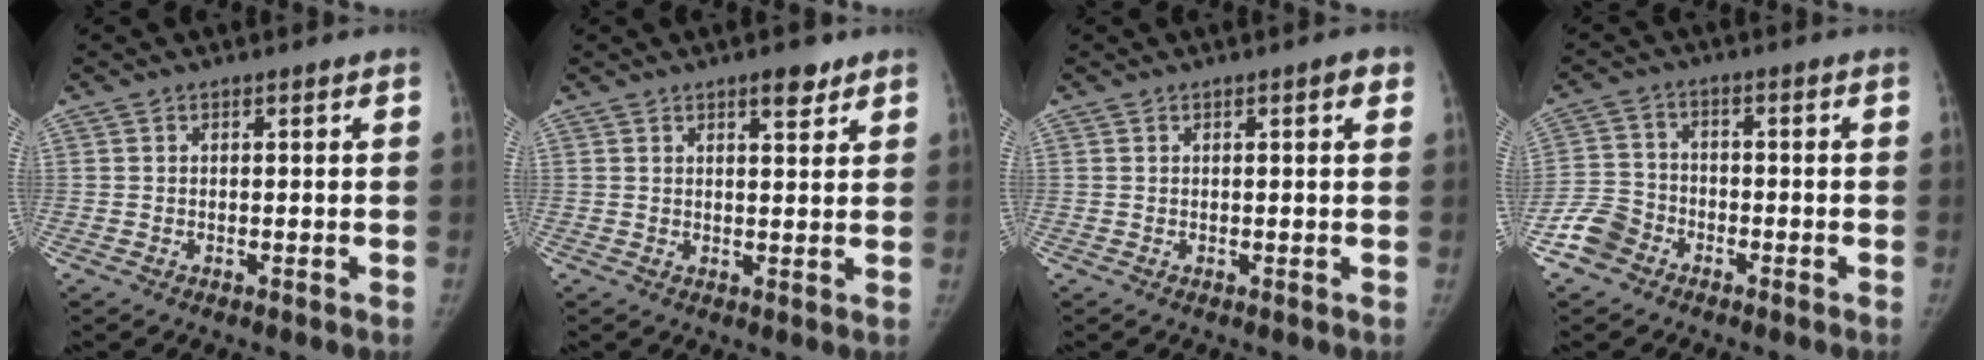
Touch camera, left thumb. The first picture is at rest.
{"total": 3.9, "force": [2.6, 1.4, 2.4], "torque": [-0.022, -0.015, 0.038]}
{"total": 1.9, "force": [0.8, 0.4, 1.6], "torque": [-0.018, 0.002, 0.008]}
{"total": 6.1, "force": [-3.8, 4.5, 1.5], "torque": [-0.018, 0.018, -0.083]}